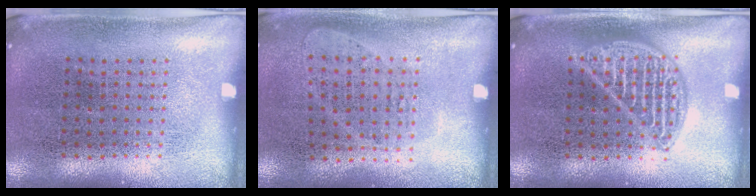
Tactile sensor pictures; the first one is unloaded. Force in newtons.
{"total": 0.9, "press": 0.8, "slide": 0.4}
{"total": 2.1, "press": 2.1, "slide": 0.3}